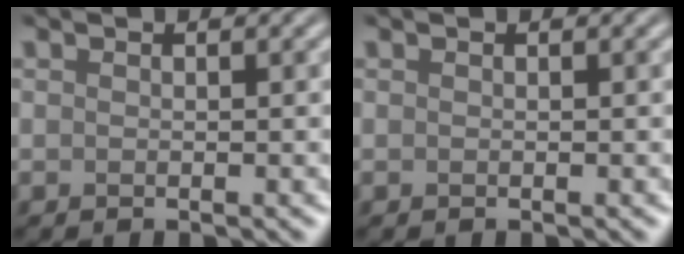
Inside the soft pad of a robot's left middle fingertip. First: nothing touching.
{"total": 0.0}